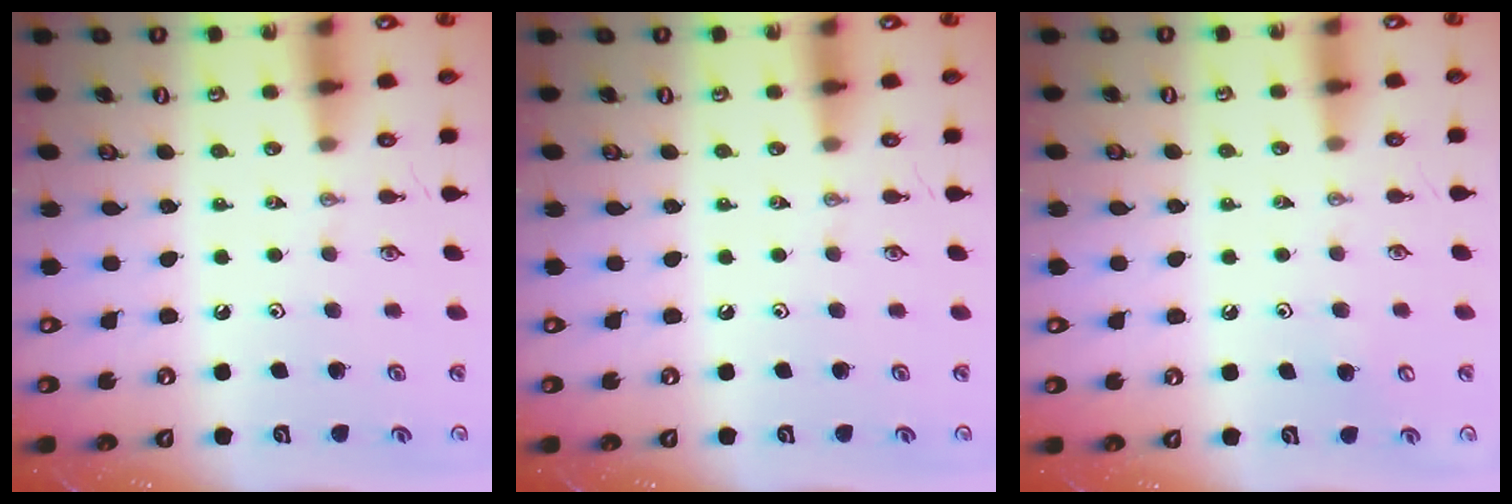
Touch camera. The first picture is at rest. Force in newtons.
{"total": 0.0}
{"total": 3.1, "press": 3.0, "slide": 0.2}